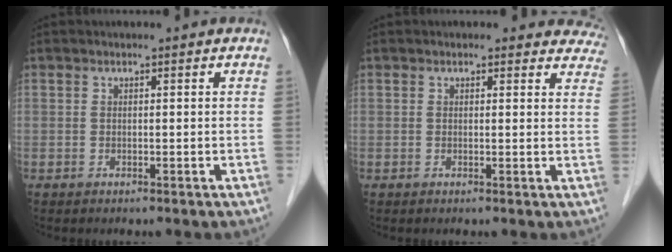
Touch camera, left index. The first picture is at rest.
{"total": 6.1, "force": [5.5, 2.4, 0.2], "torque": [0.040, -0.012, 0.025]}